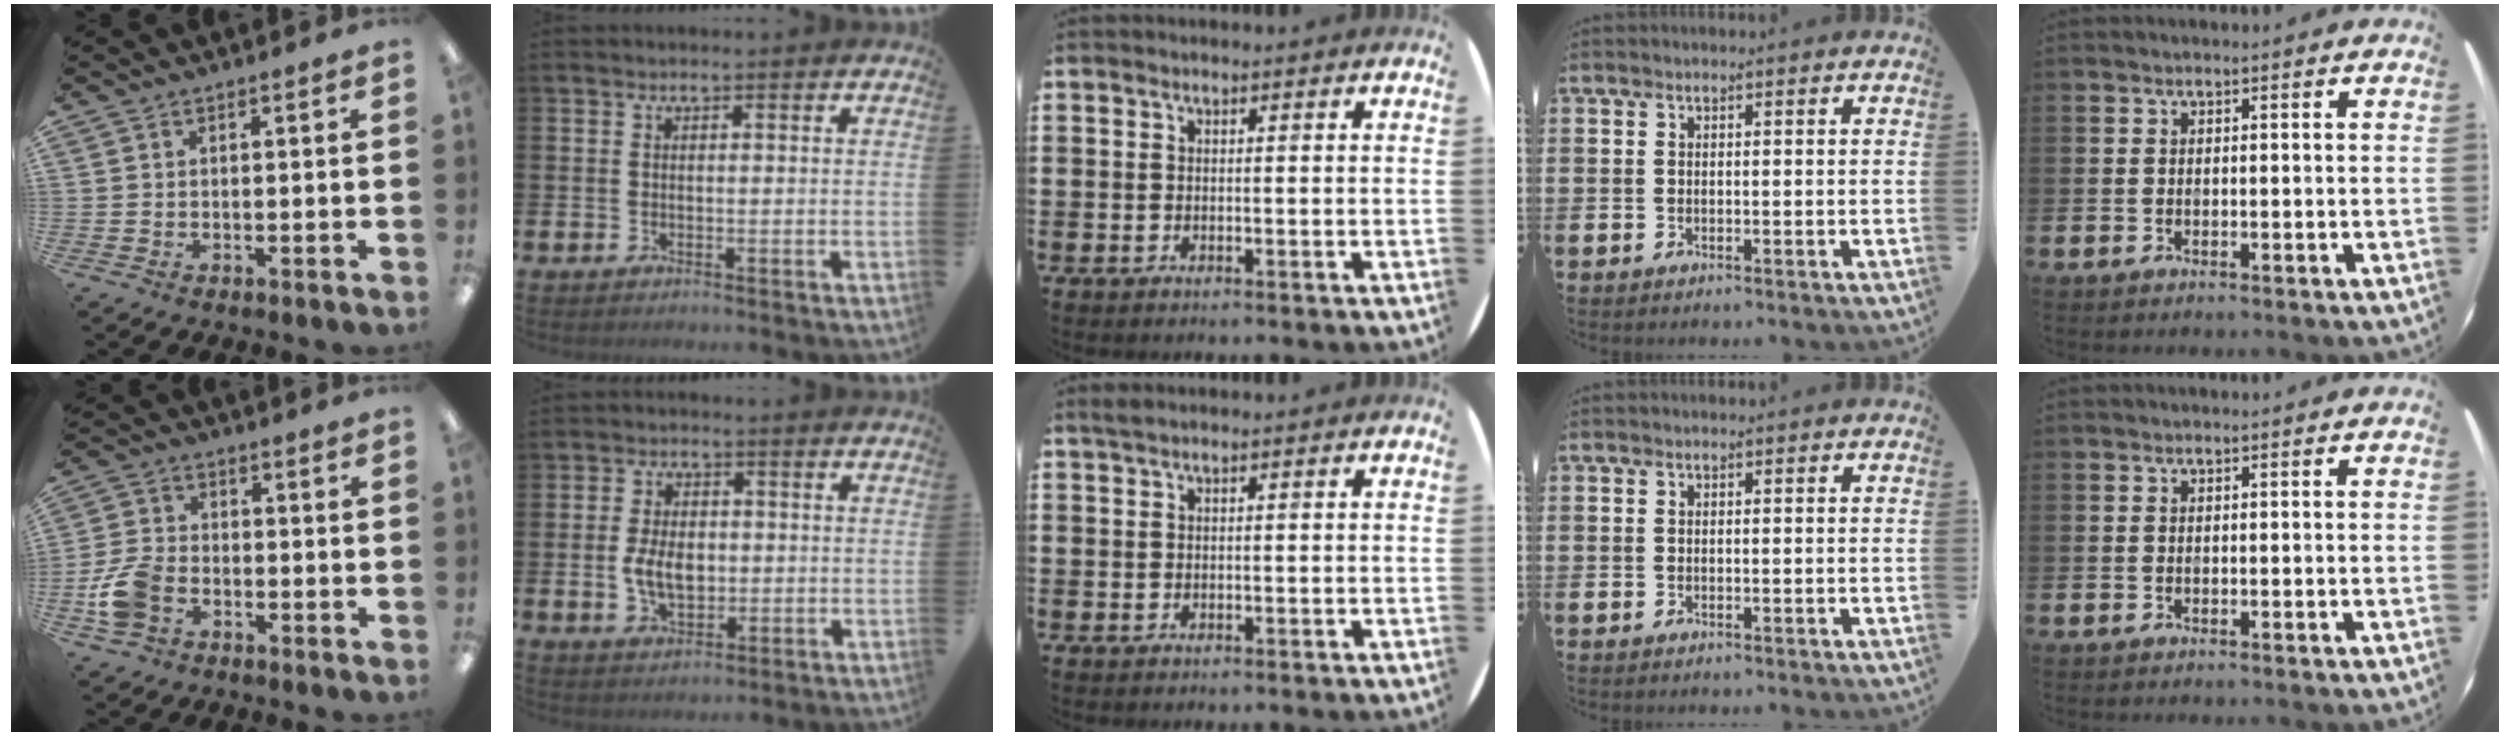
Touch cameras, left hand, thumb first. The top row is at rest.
{"thumb": {"total": 9.0, "force": [-3.7, 6.0, 5.4], "torque": [-0.121, 0.016, -0.070]}, "index": {"total": 5.6, "force": [-0.3, 3.5, 4.3], "torque": [-0.077, 0.004, -0.010]}, "middle": {"total": 0.6, "force": [0.4, 0.0, 0.4], "torque": [-0.008, 0.001, 0.008]}}